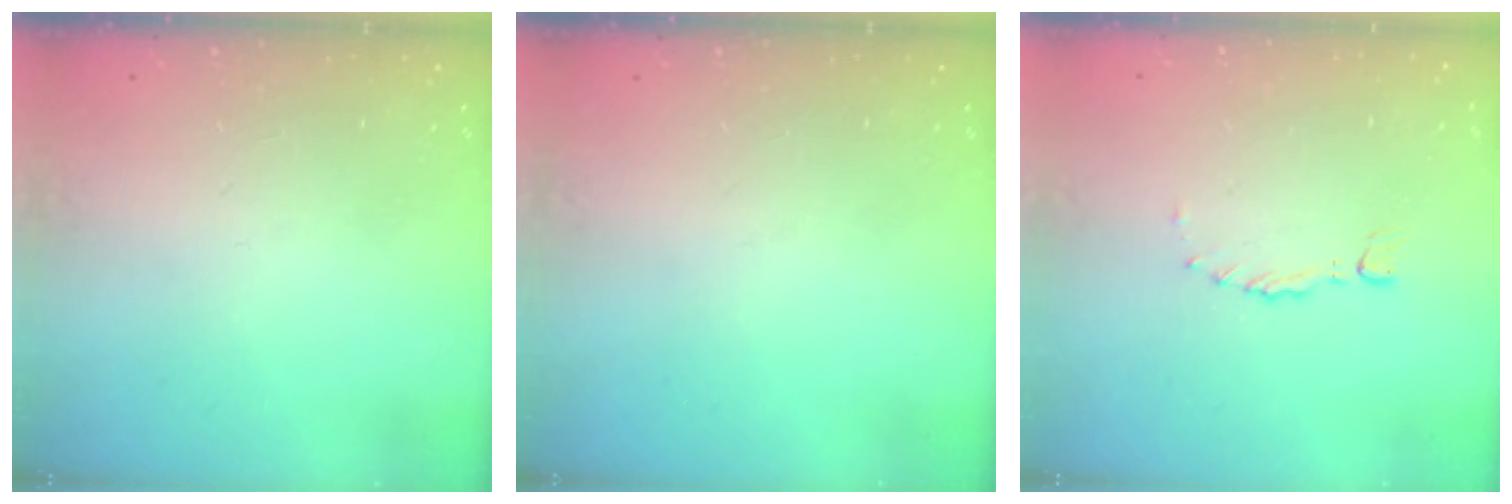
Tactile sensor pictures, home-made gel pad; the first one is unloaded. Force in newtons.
{"total": 0.0}
{"total": 0.0}